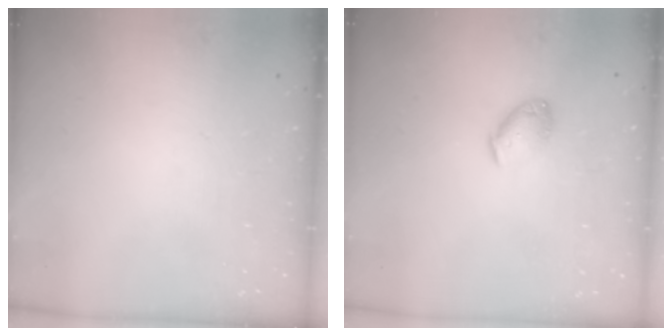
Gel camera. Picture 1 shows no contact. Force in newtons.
{"total": 7.8, "press": 7.7, "slide": 1.0}